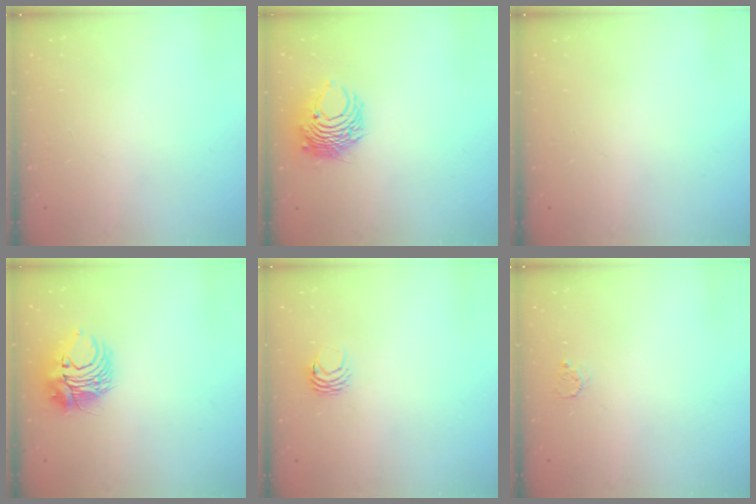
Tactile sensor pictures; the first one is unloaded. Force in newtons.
{"total": 8.1, "press": 8.0, "slide": 1.1}
{"total": 0.0}
{"total": 9.4, "press": 9.2, "slide": 1.6}
{"total": 3.7, "press": 3.7, "slide": 0.4}
{"total": 2.4, "press": 2.4, "slide": 0.3}